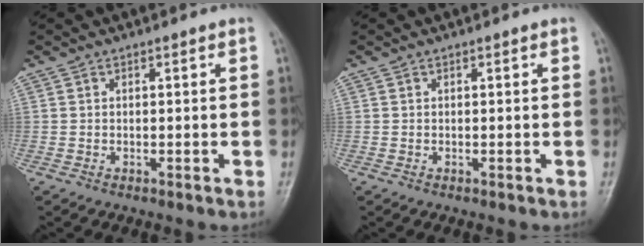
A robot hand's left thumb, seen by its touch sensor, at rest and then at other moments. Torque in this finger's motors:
{"motor_torque": [-0.12, 0.26, -0.06, 0.09, 0.00]}